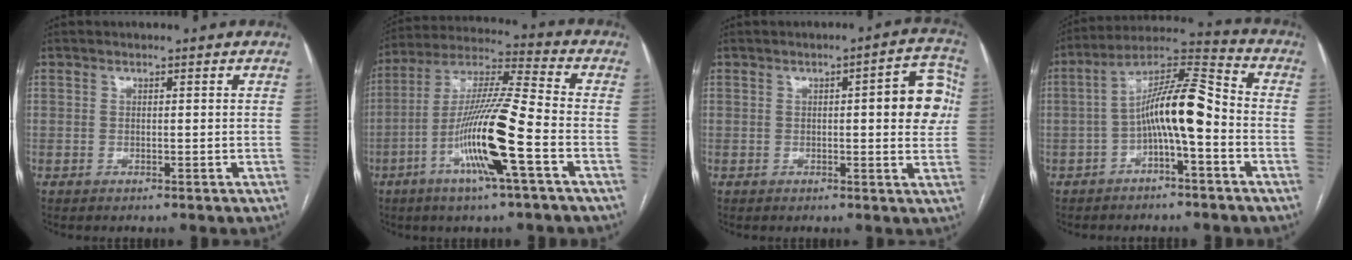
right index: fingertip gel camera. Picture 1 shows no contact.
{"total": 15.4, "force": [-5.5, 0.0, 14.4], "torque": [-0.284, -0.003, -0.105]}
{"total": 8.2, "force": [1.0, 1.9, 7.9], "torque": [-0.088, 0.017, 0.005]}
{"total": 10.9, "force": [-2.4, 1.8, 10.5], "torque": [-0.188, 0.037, -0.043]}